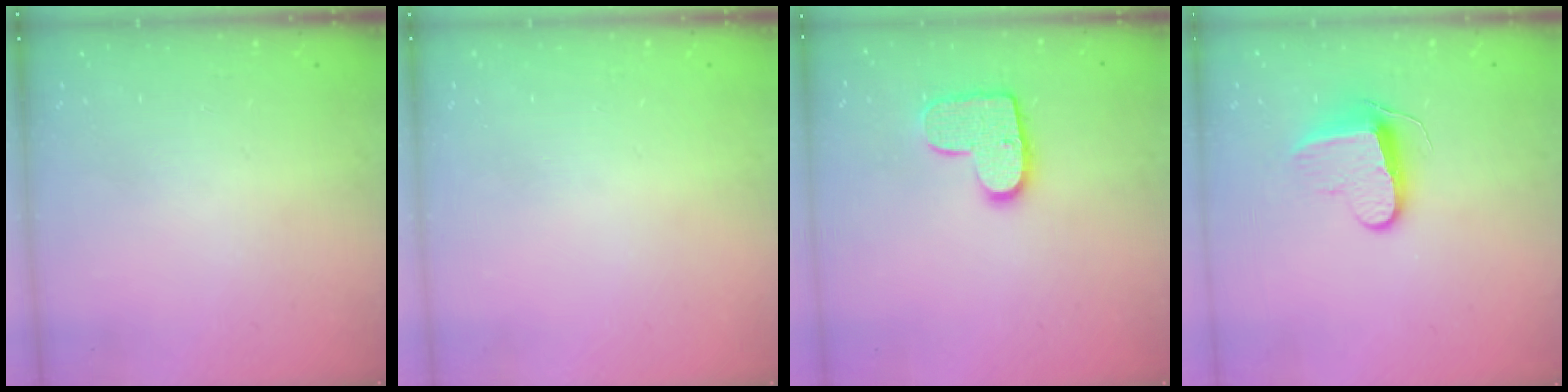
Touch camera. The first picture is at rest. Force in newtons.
{"total": 0.5, "press": 0.5, "slide": 0.1}
{"total": 11.8, "press": 11.7, "slide": 0.6}
{"total": 9.9, "press": 9.9, "slide": 0.2}